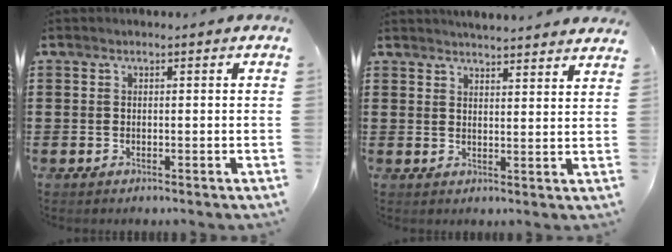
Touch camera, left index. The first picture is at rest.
{"total": 3.2, "force": [3.2, -0.3, 0.0], "torque": [-0.009, -0.012, 0.059]}